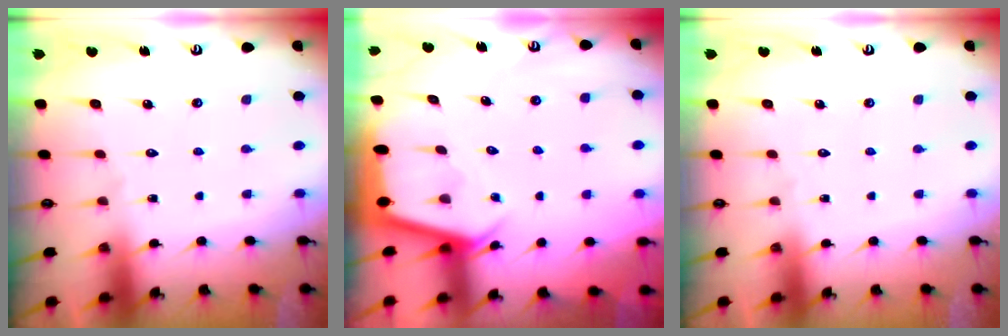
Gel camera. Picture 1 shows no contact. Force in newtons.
{"total": 3.1, "press": 3.1, "slide": 0.4}
{"total": 0.0}